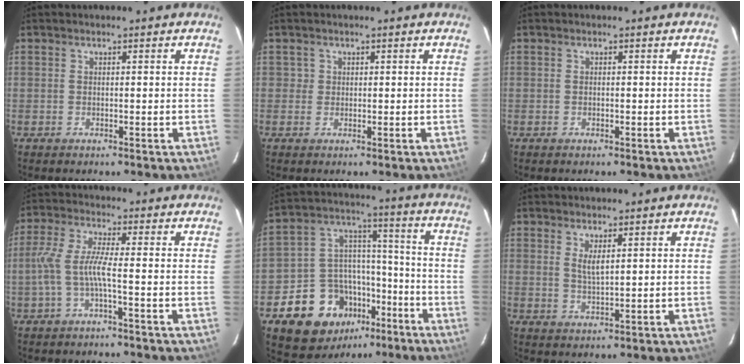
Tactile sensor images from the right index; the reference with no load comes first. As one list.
[{"total": 1.2, "force": [0.1, 1.2, -0.1], "torque": [0.007, 0.007, 0.000]}, {"total": 0.0}, {"total": 5.7, "force": [-1.9, 0.2, 5.3], "torque": [-0.124, 0.004, -0.033]}, {"total": 16.7, "force": [-9.1, 12.7, 6.0], "torque": [-0.133, 0.059, -0.127]}, {"total": 2.9, "force": [1.1, 0.8, 2.5], "torque": [-0.046, -0.004, 0.021]}]